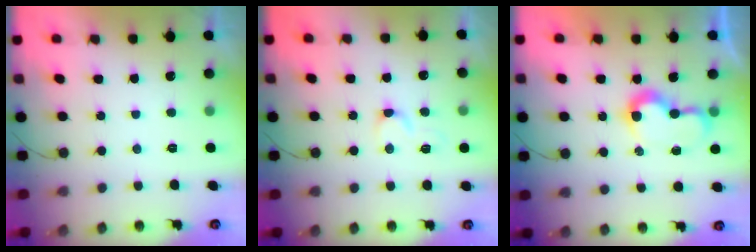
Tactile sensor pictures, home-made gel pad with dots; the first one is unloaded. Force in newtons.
{"total": 3.9, "press": 3.9, "slide": 0.4}
{"total": 7.5, "press": 7.5, "slide": 0.2}